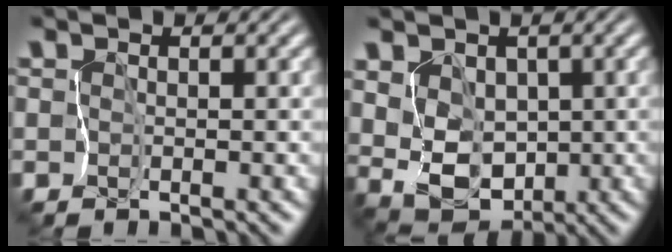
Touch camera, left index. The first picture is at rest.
{"total": 5.0, "force": [1.2, 3.8, 3.1], "torque": [-0.072, -0.002, 0.021]}